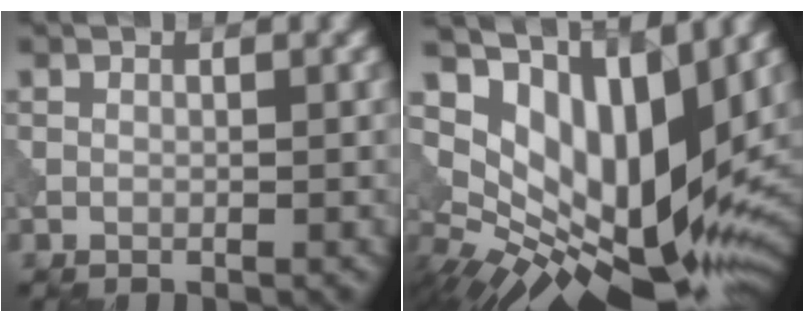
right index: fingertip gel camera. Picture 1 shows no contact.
{"total": 13.9, "force": [4.7, 6.8, 11.1], "torque": [-0.190, -0.003, 0.097]}